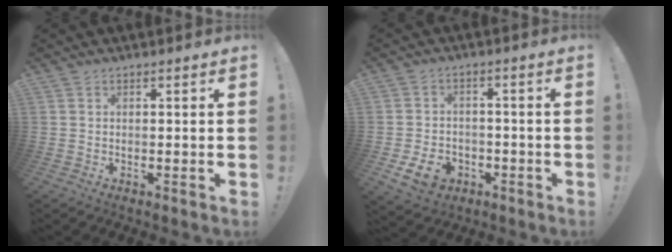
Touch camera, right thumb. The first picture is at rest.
{"total": 8.9, "force": [-3.8, 6.5, 4.7], "torque": [-0.067, 0.026, -0.064]}